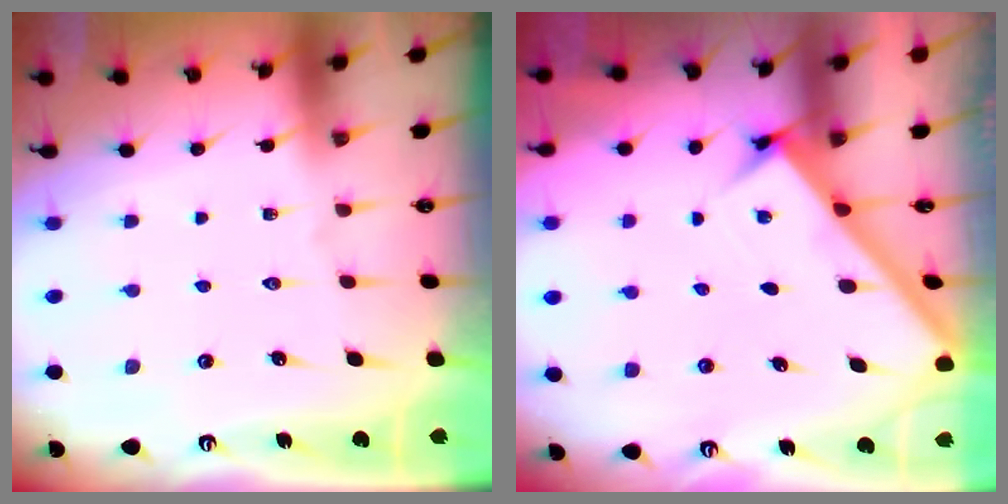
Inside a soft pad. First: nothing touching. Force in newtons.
{"total": 2.7, "press": 2.7, "slide": 0.3}